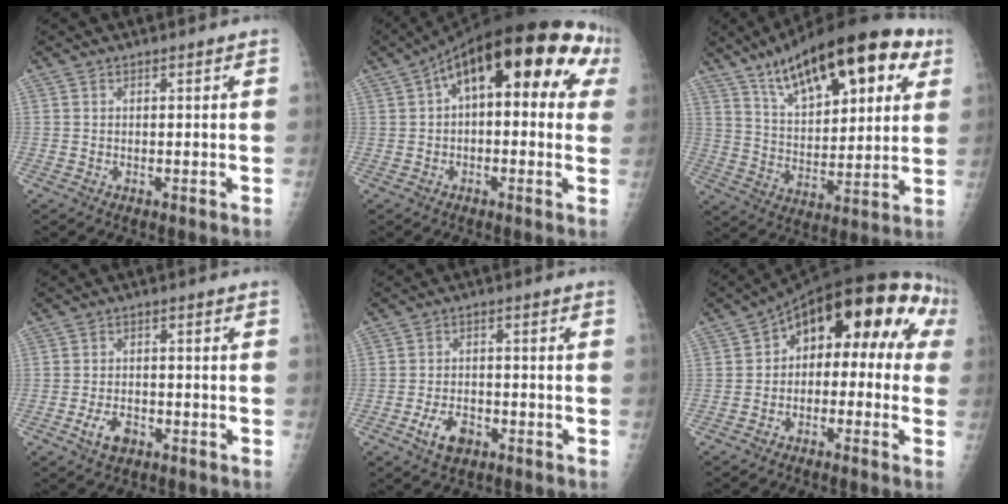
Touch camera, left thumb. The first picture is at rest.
{"total": 20.1, "force": [6.0, 8.8, 17.0], "torque": [-0.219, 0.051, 0.075]}
{"total": 24.8, "force": [13.0, 9.9, 18.6], "torque": [-0.254, -0.024, 0.209]}
{"total": 4.5, "force": [-2.4, 2.6, 2.8], "torque": [-0.048, 0.015, -0.040]}
{"total": 5.6, "force": [-2.9, 3.3, 3.5], "torque": [-0.057, 0.018, -0.048]}
{"total": 16.7, "force": [2.6, 9.8, 13.3], "torque": [-0.128, 0.053, 0.019]}